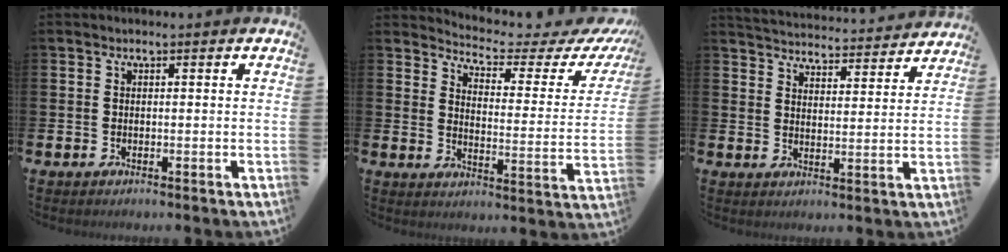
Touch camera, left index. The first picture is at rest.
{"total": 3.7, "force": [3.3, 0.7, 1.4], "torque": [-0.043, -0.036, 0.044]}
{"total": 4.6, "force": [4.5, 0.4, 0.0], "torque": [-0.016, -0.041, 0.077]}